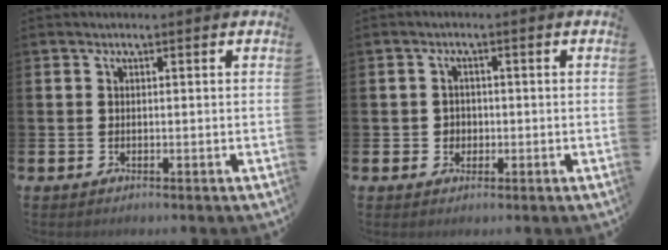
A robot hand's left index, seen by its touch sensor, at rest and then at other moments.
{"total": 1.8, "force": [-0.1, 1.8, 0.3], "torque": [-0.003, 0.006, -0.007]}